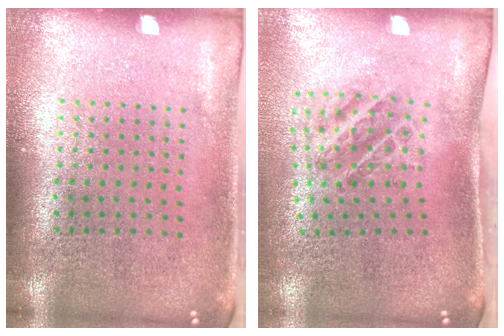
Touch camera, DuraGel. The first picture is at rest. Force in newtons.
{"total": 1.3, "press": 1.1, "slide": 0.6}